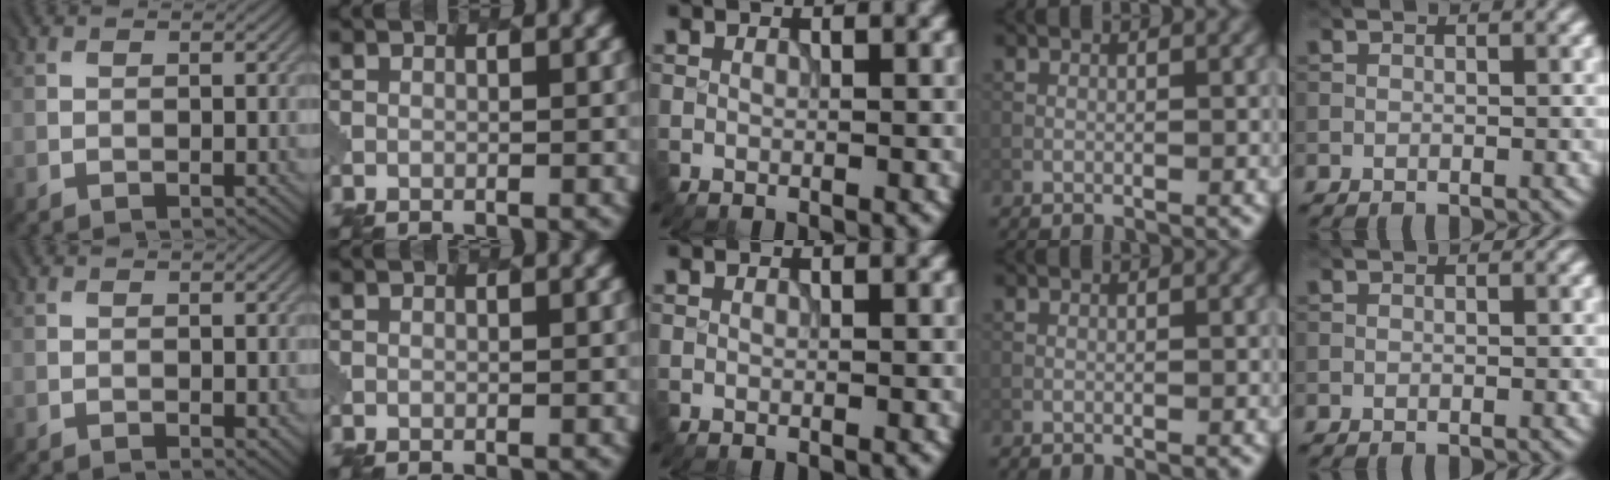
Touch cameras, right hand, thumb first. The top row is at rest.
{"thumb": {"total": 1.3, "force": [0.0, 0.6, 1.1], "torque": [-0.017, -0.004, 0.003]}}